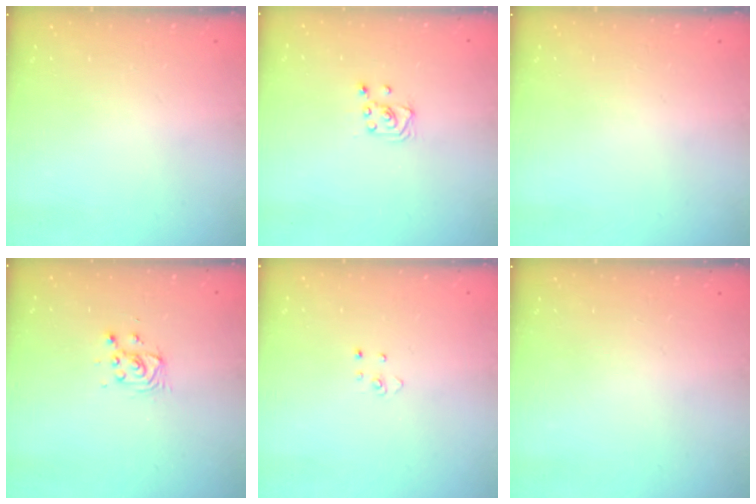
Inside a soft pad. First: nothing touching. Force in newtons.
{"total": 3.4, "press": 3.4, "slide": 0.4}
{"total": 0.0}
{"total": 3.5, "press": 3.5, "slide": 0.4}
{"total": 2.7, "press": 2.7, "slide": 0.3}
{"total": 0.0}